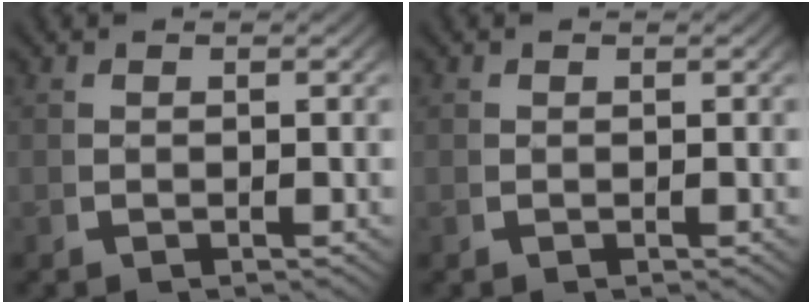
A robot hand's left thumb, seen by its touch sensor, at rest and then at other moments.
{"total": 0.0}